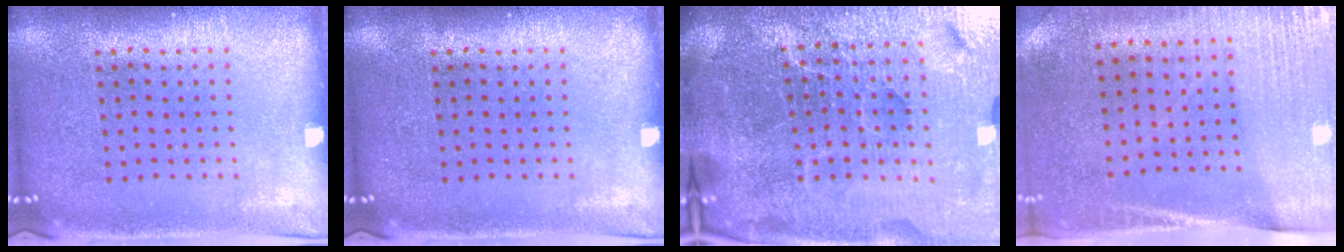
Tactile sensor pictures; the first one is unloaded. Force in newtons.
{"total": 0.0}
{"total": 6.9, "press": 6.0, "slide": 3.4}
{"total": 2.7, "press": 2.4, "slide": 1.2}